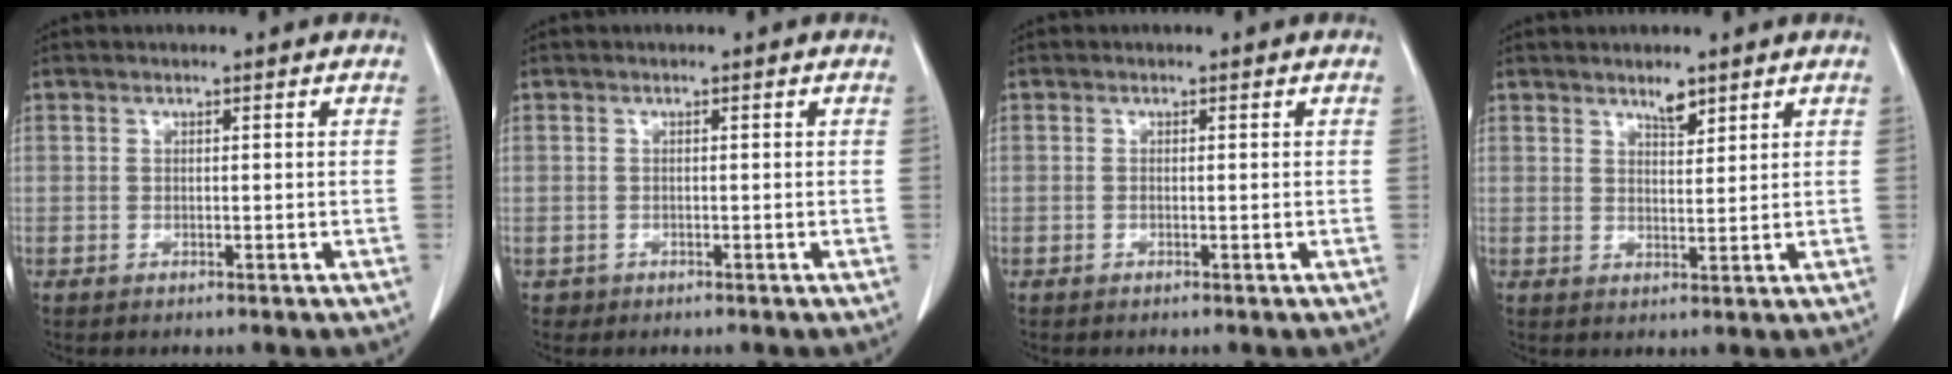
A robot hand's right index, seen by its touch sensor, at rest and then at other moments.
{"total": 1.1, "force": [-0.5, 1.0, -0.2], "torque": [-0.001, 0.005, -0.011]}
{"total": 0.0}
{"total": 2.7, "force": [2.2, 0.8, 1.4], "torque": [-0.028, -0.004, 0.038]}